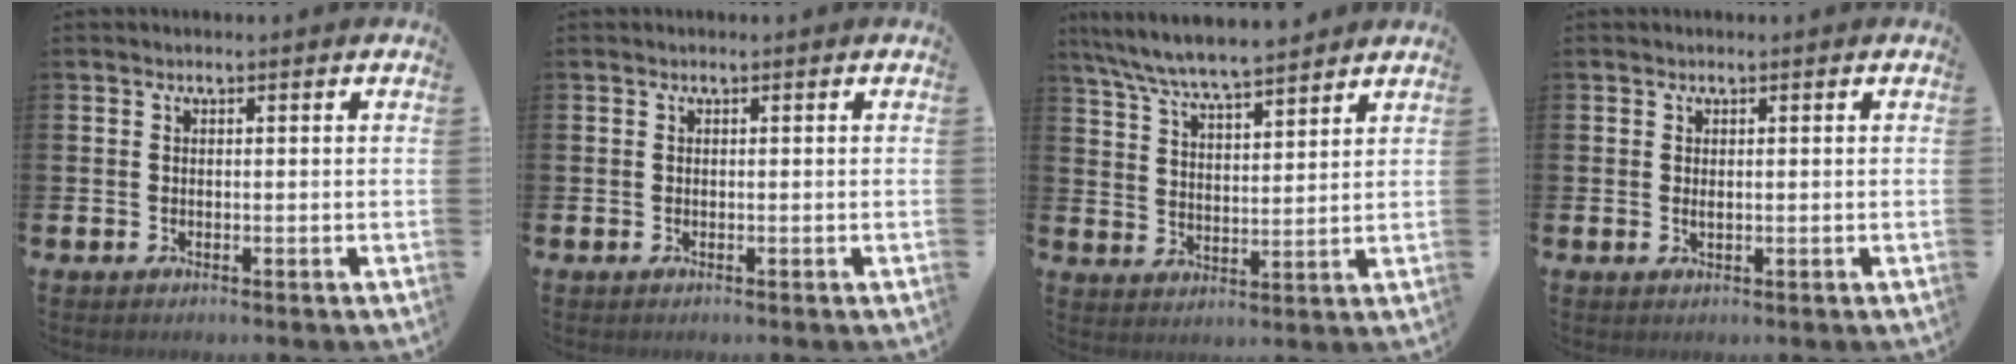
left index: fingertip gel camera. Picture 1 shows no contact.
{"total": 0.0}
{"total": 7.3, "force": [7.0, 0.3, 1.9], "torque": [-0.067, -0.039, 0.126]}
{"total": 0.7, "force": [0.3, 0.2, 0.6], "torque": [-0.008, 0.001, 0.003]}